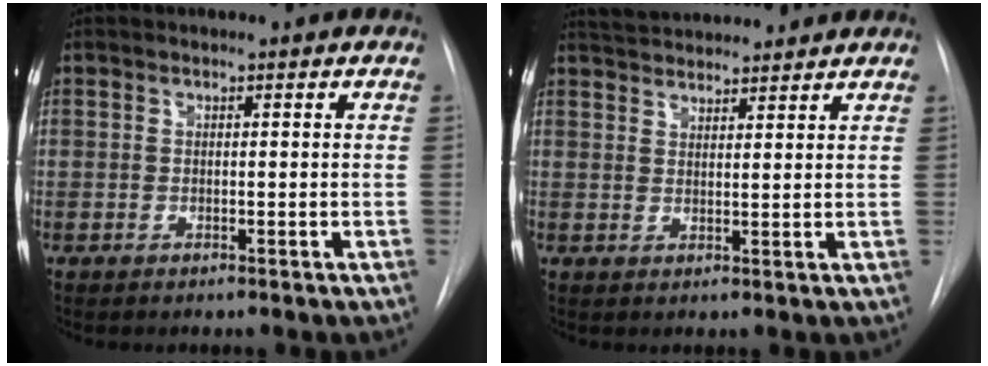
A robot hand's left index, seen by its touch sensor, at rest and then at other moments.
{"total": 8.9, "force": [8.5, 1.3, 2.4], "torque": [-0.045, 0.030, 0.129]}